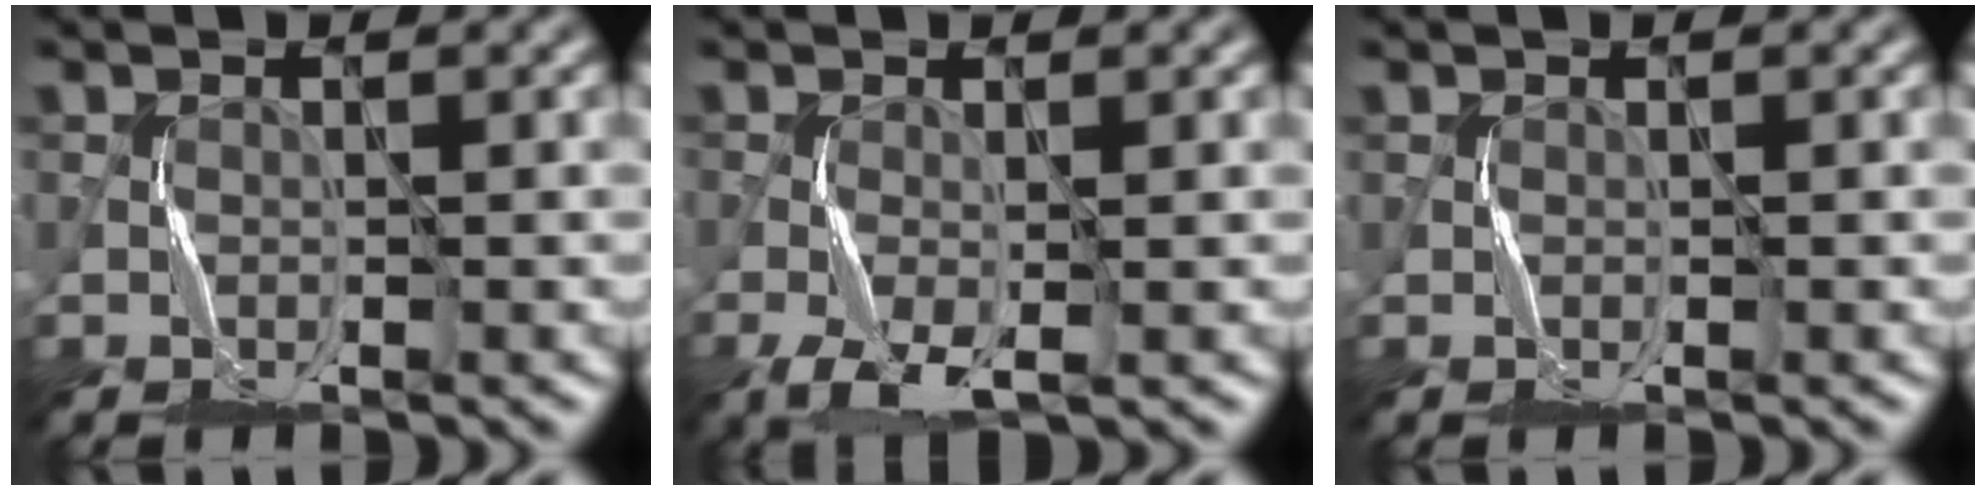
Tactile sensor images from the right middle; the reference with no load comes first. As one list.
[{"total": 3.6, "force": [-1.7, 1.3, 2.9], "torque": [-0.071, -0.006, -0.032]}, {"total": 0.0}]